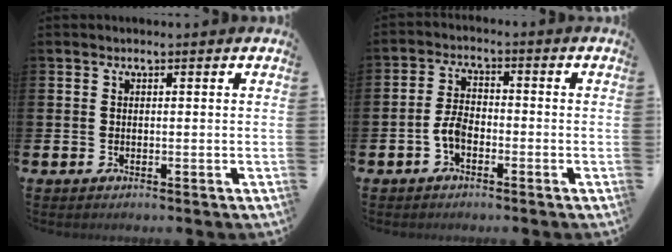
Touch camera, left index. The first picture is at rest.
{"total": 3.6, "force": [-1.7, 2.0, 2.4], "torque": [-0.044, 0.008, -0.032]}